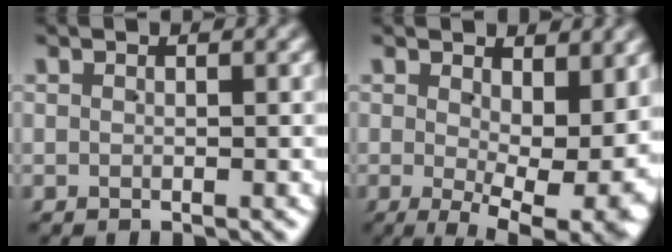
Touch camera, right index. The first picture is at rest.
{"total": 6.6, "force": [-0.6, 2.4, 6.2], "torque": [-0.078, -0.038, 0.004]}